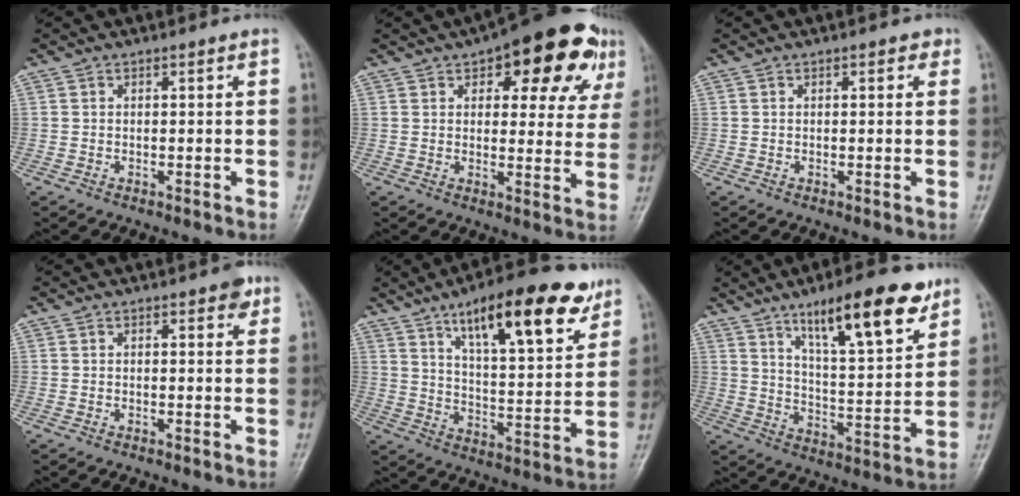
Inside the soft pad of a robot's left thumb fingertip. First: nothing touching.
{"total": 17.4, "force": [8.6, 8.0, 12.8], "torque": [-0.115, -0.009, 0.106]}
{"total": 1.6, "force": [0.7, 0.9, 1.1], "torque": [-0.004, 0.001, 0.006]}
{"total": 2.4, "force": [1.3, 1.1, 1.7], "torque": [-0.011, -0.002, 0.012]}
{"total": 20.5, "force": [12.2, 6.4, 15.1], "torque": [-0.195, -0.048, 0.193]}
{"total": 17.5, "force": [10.8, 4.7, 12.9], "torque": [-0.174, -0.054, 0.178]}